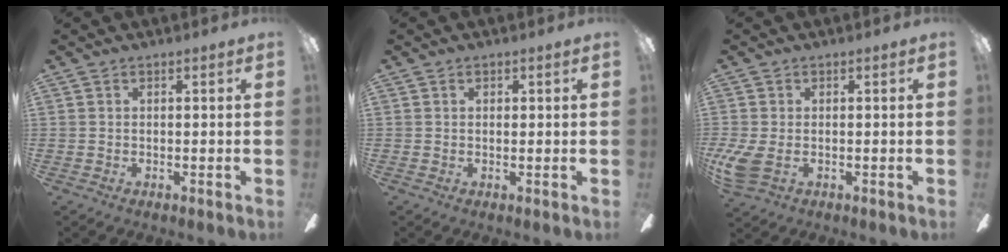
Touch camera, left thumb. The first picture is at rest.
{"total": 0.8, "force": [0.2, 0.6, 0.6], "torque": [-0.004, 0.001, 0.001]}
{"total": 5.8, "force": [-1.1, 3.7, 4.3], "torque": [-0.094, -0.005, -0.022]}